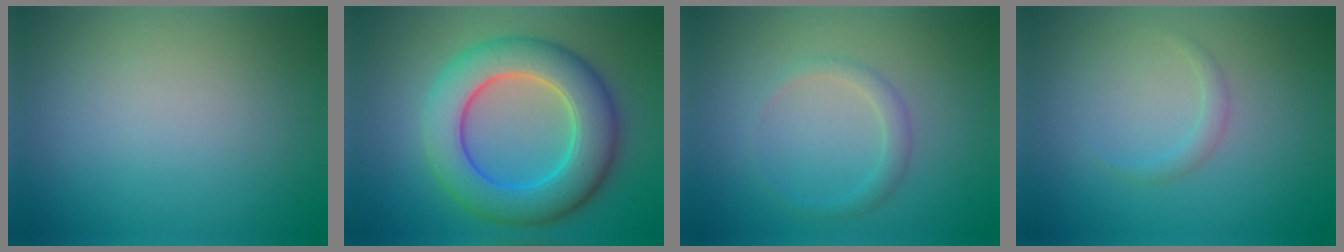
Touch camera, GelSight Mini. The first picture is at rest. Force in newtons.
{"total": 8.7, "press": 8.7, "slide": 0.3}
{"total": 1.5, "press": 1.5, "slide": 0.0}
{"total": 1.0, "press": 1.0, "slide": 0.1}